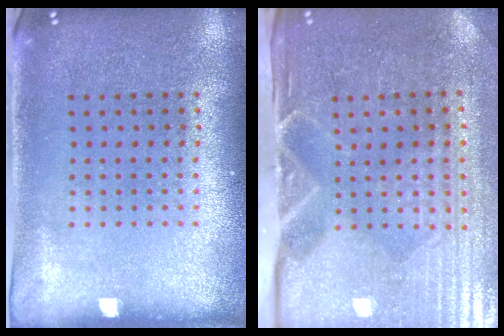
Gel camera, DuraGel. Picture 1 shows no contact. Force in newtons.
{"total": 4.8, "press": 4.2, "slide": 2.4}